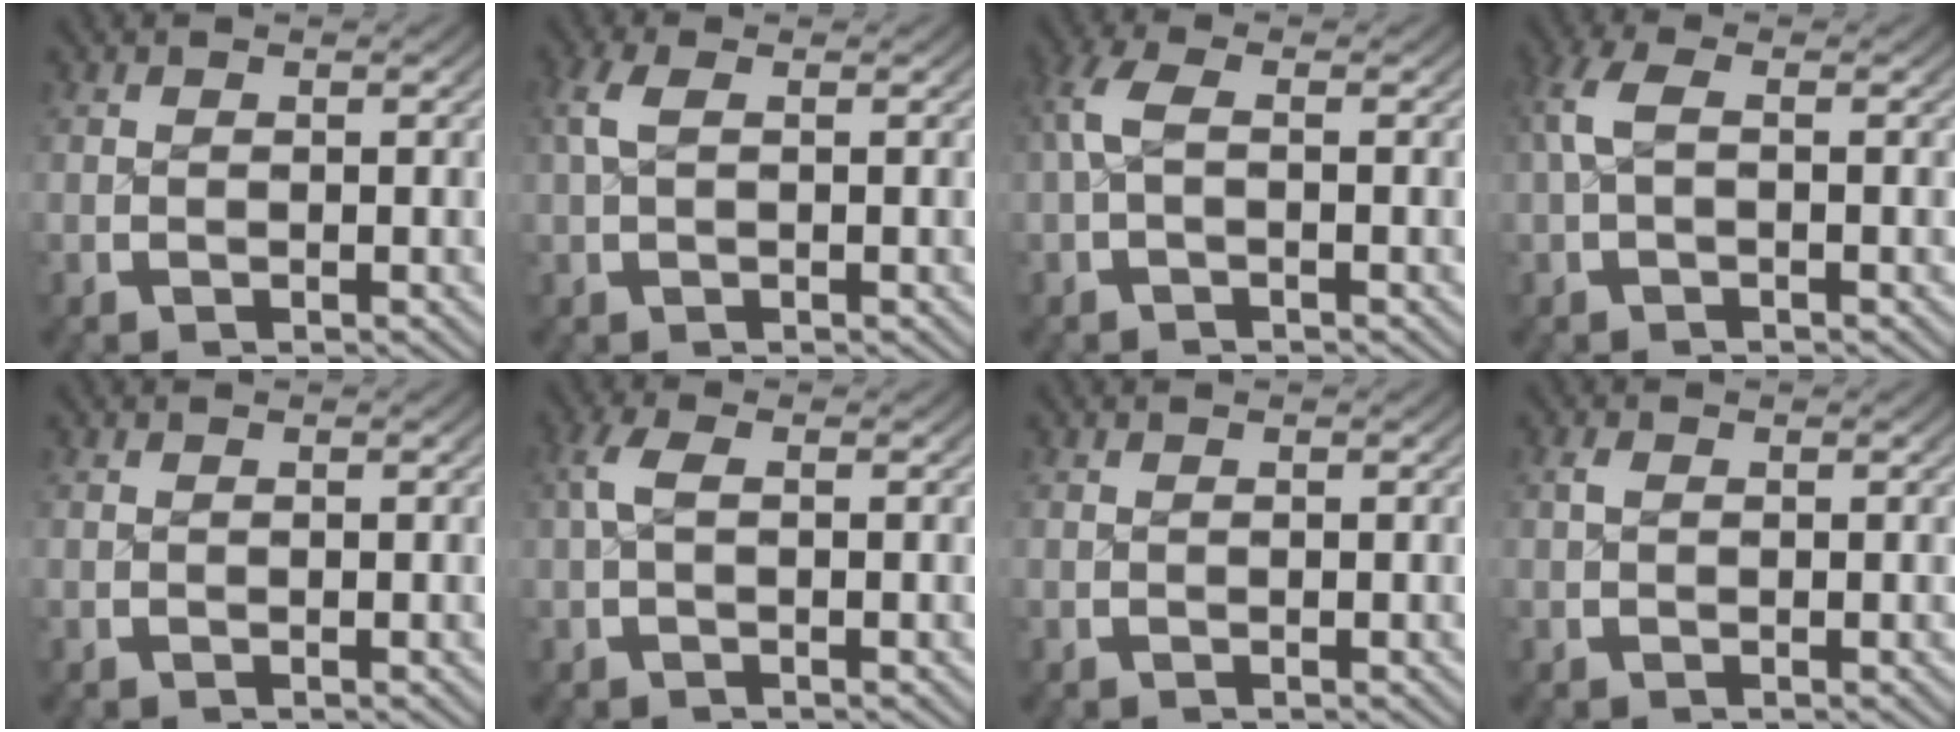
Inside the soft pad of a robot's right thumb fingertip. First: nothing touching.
{"total": 1.8, "force": [0.6, 0.6, 1.6], "torque": [-0.044, 0.006, 0.015]}
{"total": 2.5, "force": [0.2, 1.1, 2.2], "torque": [-0.058, 0.005, 0.006]}
{"total": 2.5, "force": [0.3, 1.1, 2.2], "torque": [-0.059, 0.005, 0.010]}
{"total": 0.0}
{"total": 2.0, "force": [0.4, 0.6, 1.8], "torque": [-0.047, 0.005, 0.009]}
{"total": 0.0}
{"total": 0.5, "force": [0.2, 0.3, 0.4], "torque": [-0.012, -0.001, 0.005]}